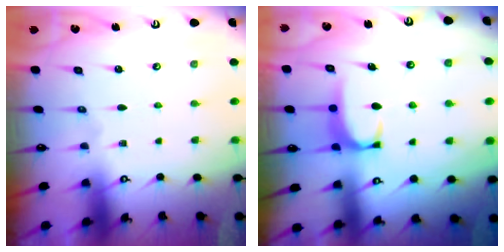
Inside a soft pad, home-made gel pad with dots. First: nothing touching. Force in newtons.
{"total": 1.9, "press": 1.8, "slide": 0.5}